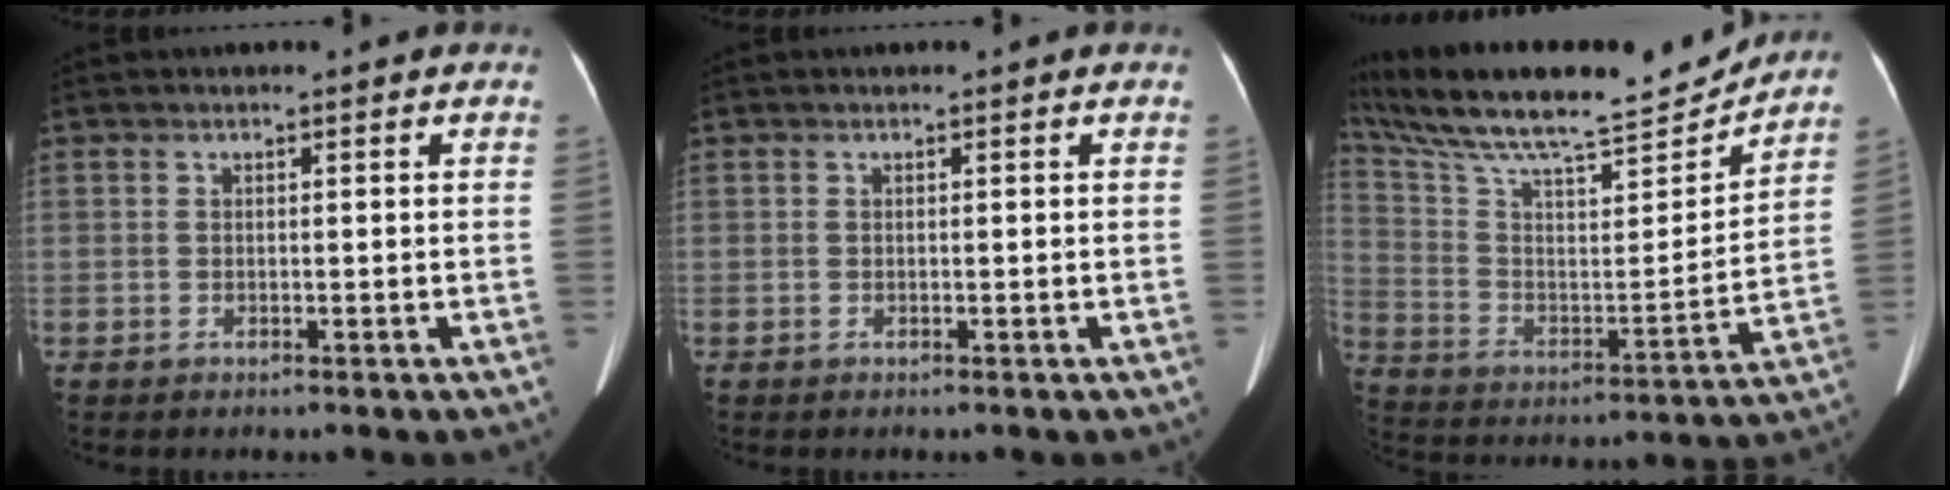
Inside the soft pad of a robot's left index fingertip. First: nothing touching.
{"total": 0.0}
{"total": 24.1, "force": [21.4, 4.2, 10.3], "torque": [-0.200, -0.003, 0.338]}